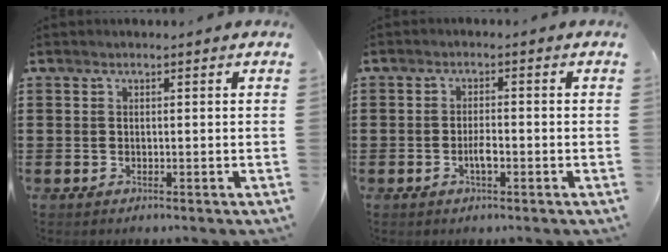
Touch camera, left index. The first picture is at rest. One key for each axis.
{"total": 2.9, "fx": -1.1, "fy": 0.9, "fz": 2.5, "tx": -0.052, "ty": 0.002, "tz": -0.022}